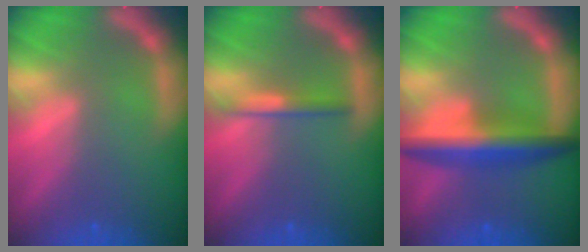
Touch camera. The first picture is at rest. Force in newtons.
{"total": 2.0}
{"total": 6.5}